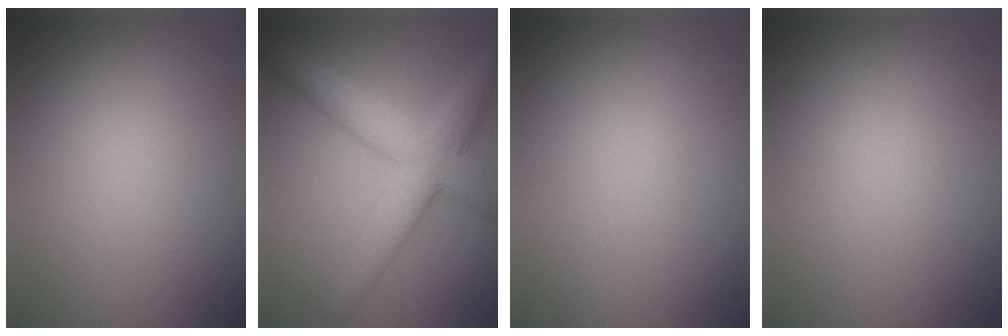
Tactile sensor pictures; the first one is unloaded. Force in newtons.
{"total": 7.2, "press": 7.2, "slide": 0.1}
{"total": 0.0}
{"total": 0.0}